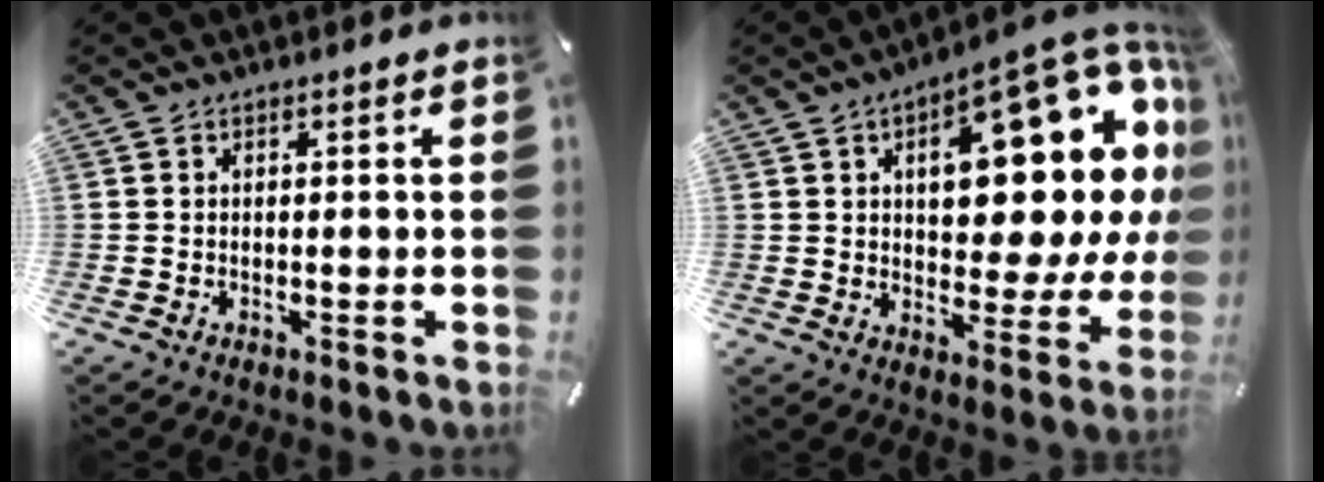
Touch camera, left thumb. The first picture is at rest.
{"total": 23.3, "force": [9.7, 10.6, 18.4], "torque": [-0.227, -0.072, 0.155]}